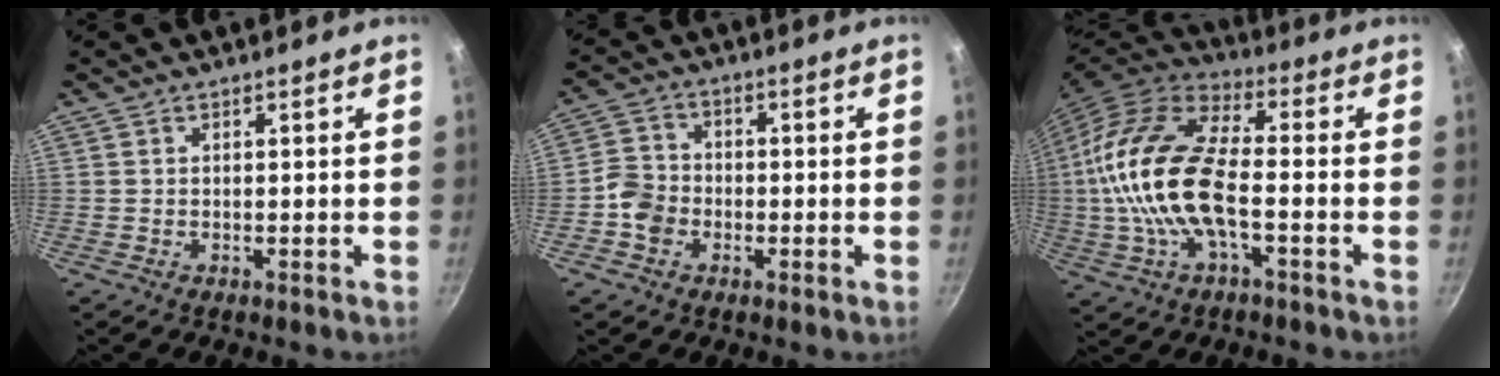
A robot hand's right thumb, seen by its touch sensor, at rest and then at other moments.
{"total": 5.5, "force": [-2.0, 4.6, 2.3], "torque": [-0.024, 0.019, -0.048]}
{"total": 19.5, "force": [-2.0, 8.9, 17.2], "torque": [-0.330, 0.031, -0.051]}